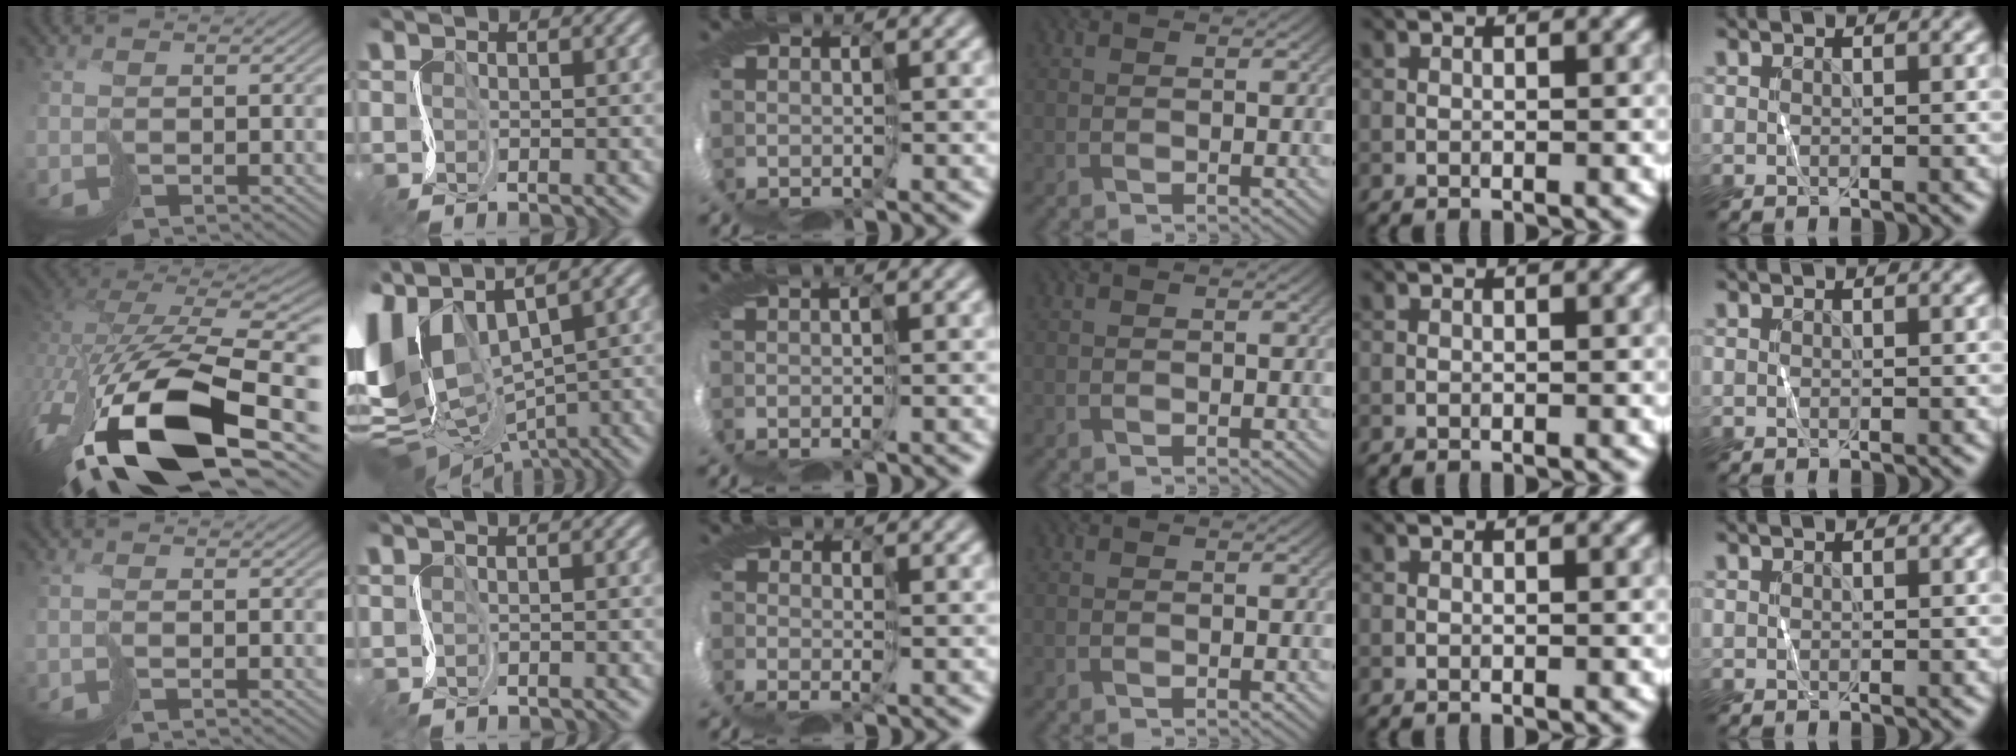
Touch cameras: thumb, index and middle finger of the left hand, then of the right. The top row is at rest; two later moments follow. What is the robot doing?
{"motion": "cut", "object": "tape"}